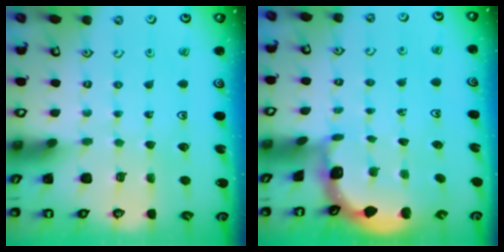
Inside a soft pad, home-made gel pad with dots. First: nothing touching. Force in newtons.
{"total": 1.3, "press": 1.3, "slide": 0.3}